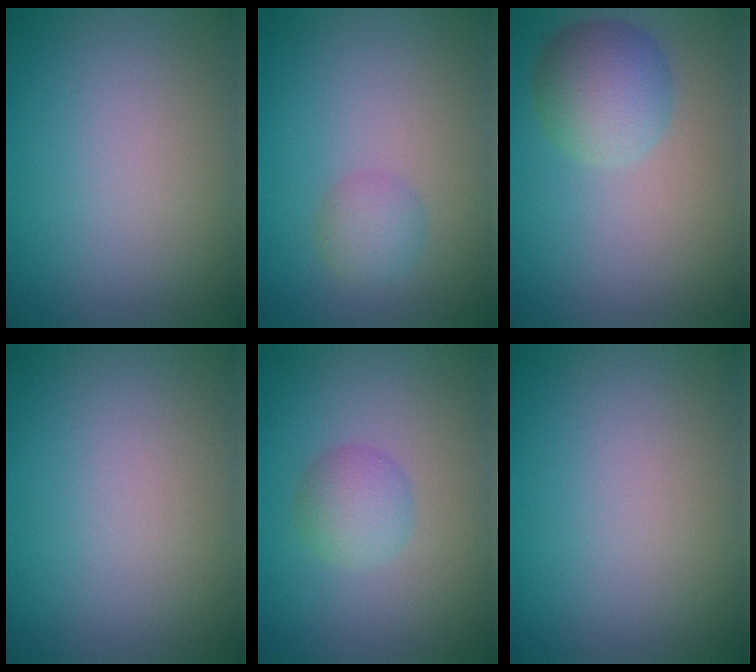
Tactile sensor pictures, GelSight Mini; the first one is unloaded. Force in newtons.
{"total": 1.9, "press": 1.9, "slide": 0.1}
{"total": 4.2, "press": 4.2, "slide": 0.1}
{"total": 0.0}
{"total": 2.3, "press": 2.3, "slide": 0.1}
{"total": 0.0}